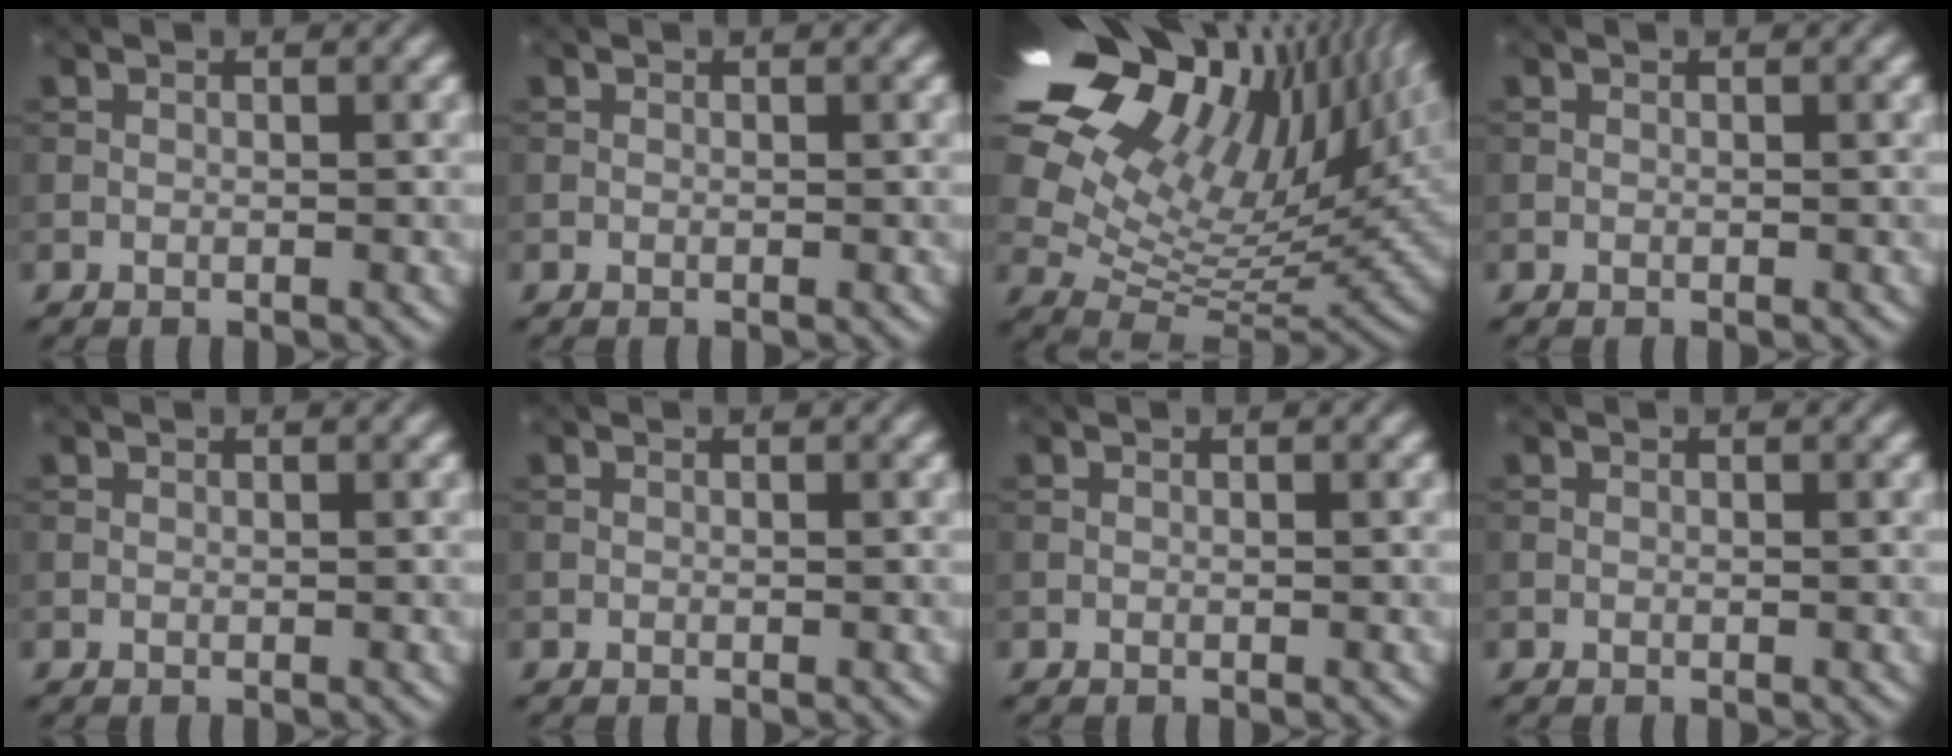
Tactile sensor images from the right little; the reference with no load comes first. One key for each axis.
{"total": 0.0}
{"total": 20.2, "fx": 10.5, "fy": 10.5, "fz": 13.7, "tx": -0.242, "ty": 0.044, "tz": 0.174}
{"total": 0.0}
{"total": 0.0}
{"total": 0.0}
{"total": 0.0}
{"total": 0.0}